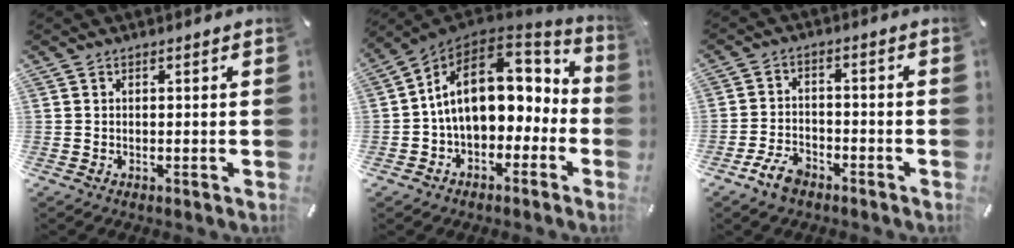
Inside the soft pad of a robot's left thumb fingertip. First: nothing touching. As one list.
[{"total": 17.9, "force": [2.6, 12.3, 12.9], "torque": [-0.215, -0.008, 0.049]}, {"total": 6.3, "force": [-4.3, 3.4, 3.1], "torque": [-0.072, 0.021, -0.083]}]